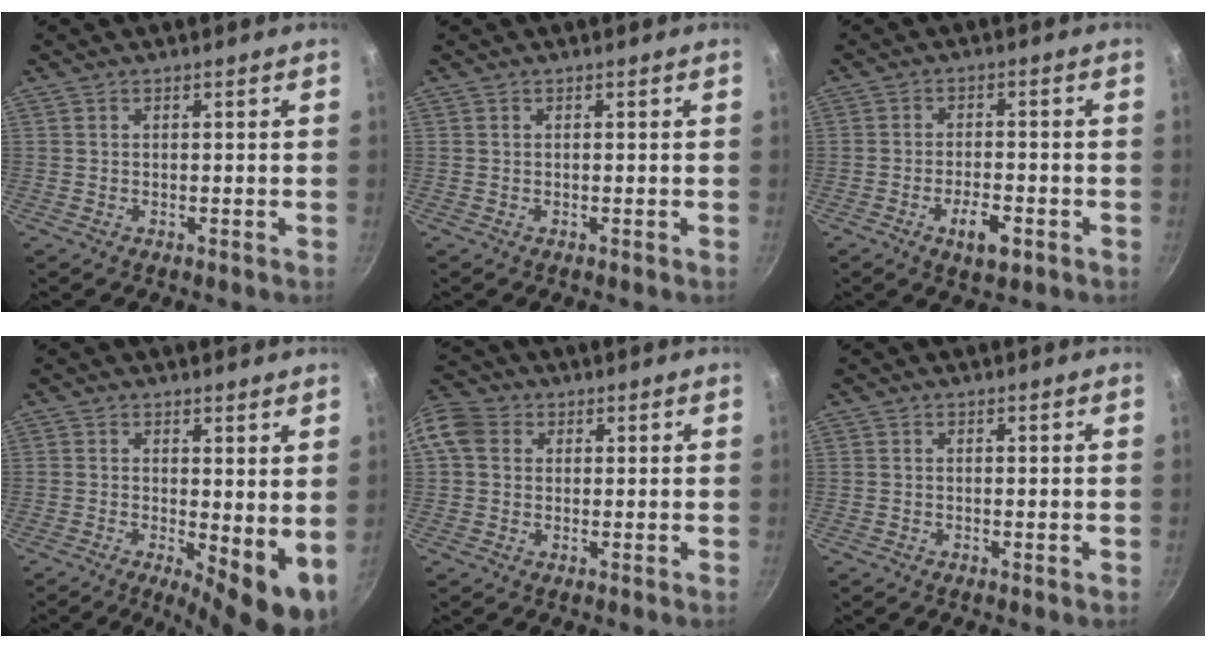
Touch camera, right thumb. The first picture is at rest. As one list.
[{"total": 0.0}, {"total": 5.9, "force": [-2.7, 2.4, 4.6], "torque": [-0.068, 0.014, -0.043]}, {"total": 9.4, "force": [-0.4, 3.5, 8.7], "torque": [-0.104, -0.010, 0.001]}, {"total": 9.2, "force": [1.9, 7.7, 4.6], "torque": [-0.082, 0.019, 0.021]}, {"total": 0.0}]